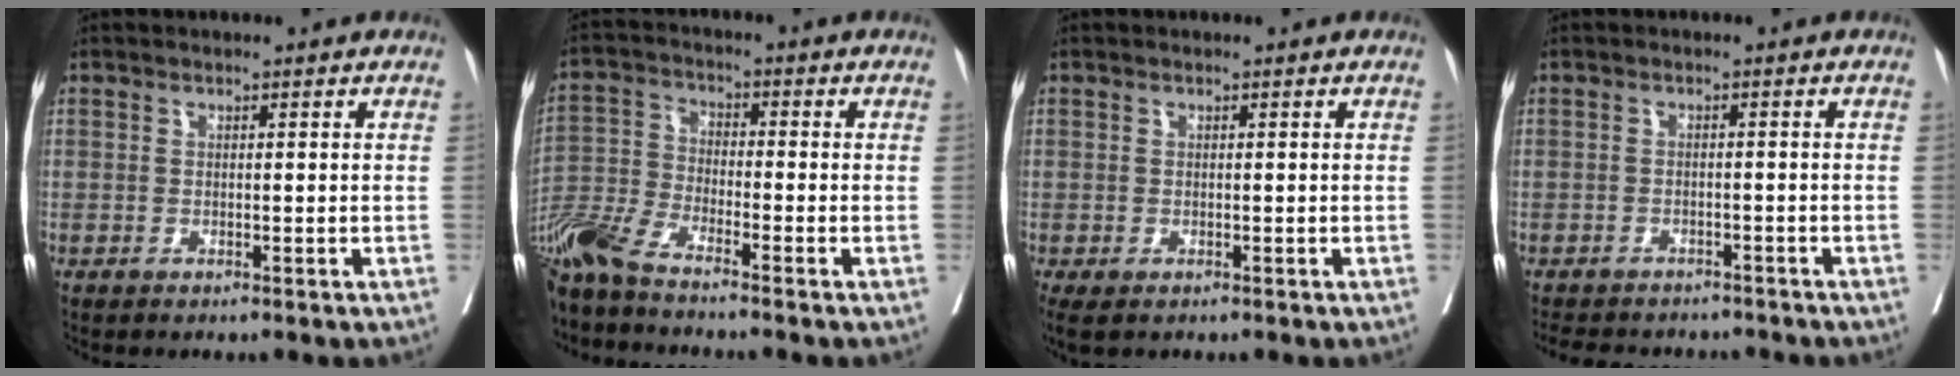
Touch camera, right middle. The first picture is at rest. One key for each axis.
{"total": 9.1, "fx": -7.7, "fy": 0.1, "fz": 4.8, "tx": -0.110, "ty": -0.026, "tz": -0.160}
{"total": 2.5, "fx": -1.4, "fy": 1.4, "fz": 1.5, "tx": -0.028, "ty": -0.009, "tz": -0.020}
{"total": 9.5, "fx": -8.6, "fy": 3.3, "fz": 2.5, "tx": -0.041, "ty": 0.002, "tz": -0.108}